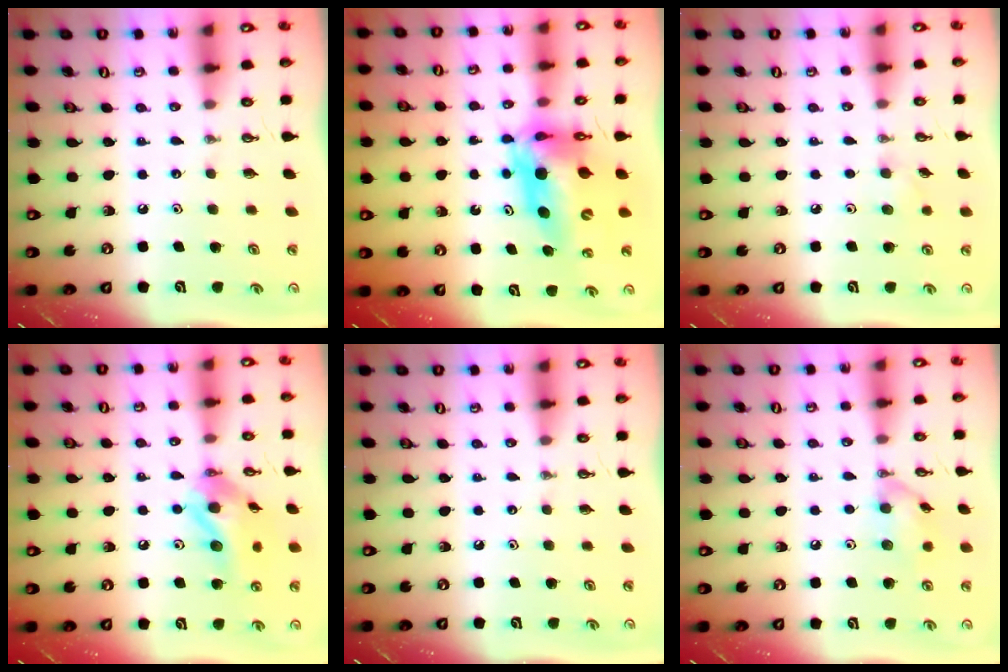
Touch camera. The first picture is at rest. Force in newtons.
{"total": 14.3, "press": 14.3, "slide": 1.2}
{"total": 5.3, "press": 5.1, "slide": 1.2}
{"total": 14.3, "press": 14.2, "slide": 1.8}
{"total": 0.0}
{"total": 9.9, "press": 9.9, "slide": 0.0}